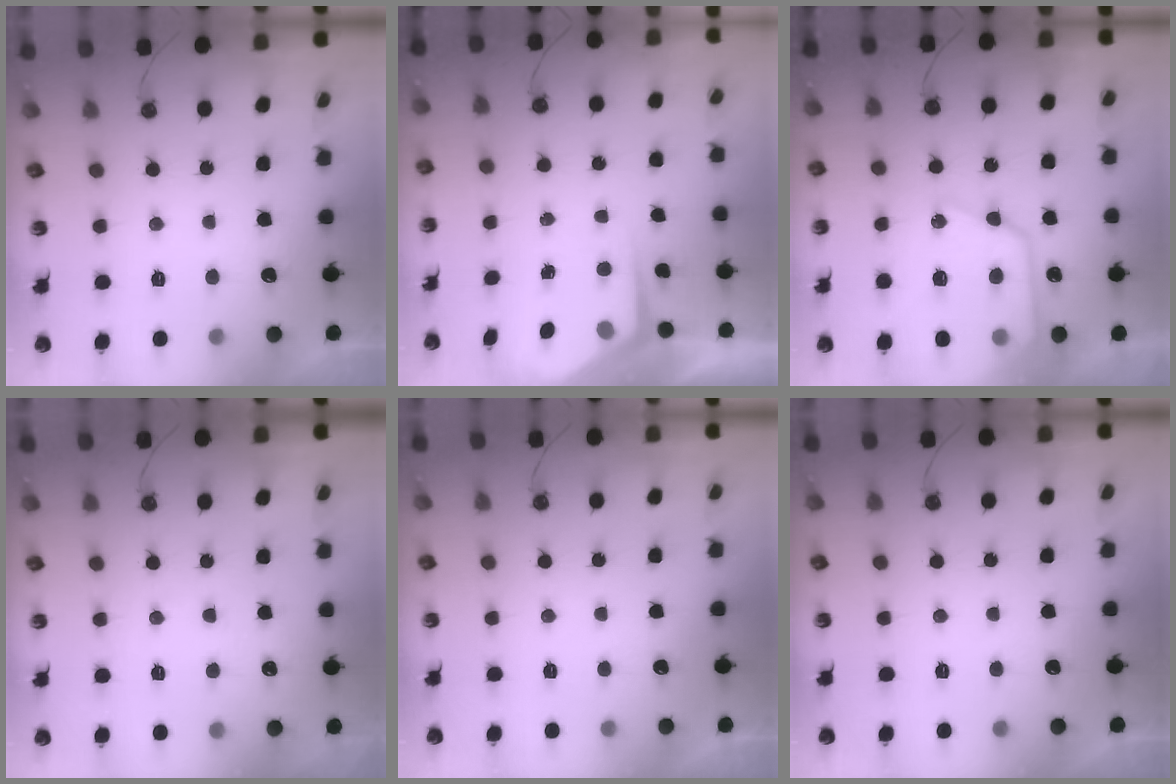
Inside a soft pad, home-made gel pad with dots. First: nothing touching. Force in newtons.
{"total": 5.2, "press": 5.2, "slide": 0.1}
{"total": 18.8, "press": 18.7, "slide": 1.9}
{"total": 2.5, "press": 2.5, "slide": 0.4}
{"total": 0.0}
{"total": 0.0}